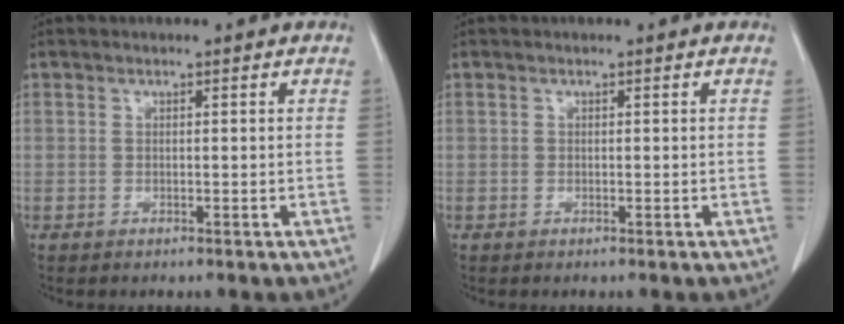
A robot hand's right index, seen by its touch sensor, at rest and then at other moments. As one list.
[{"total": 0.0}]